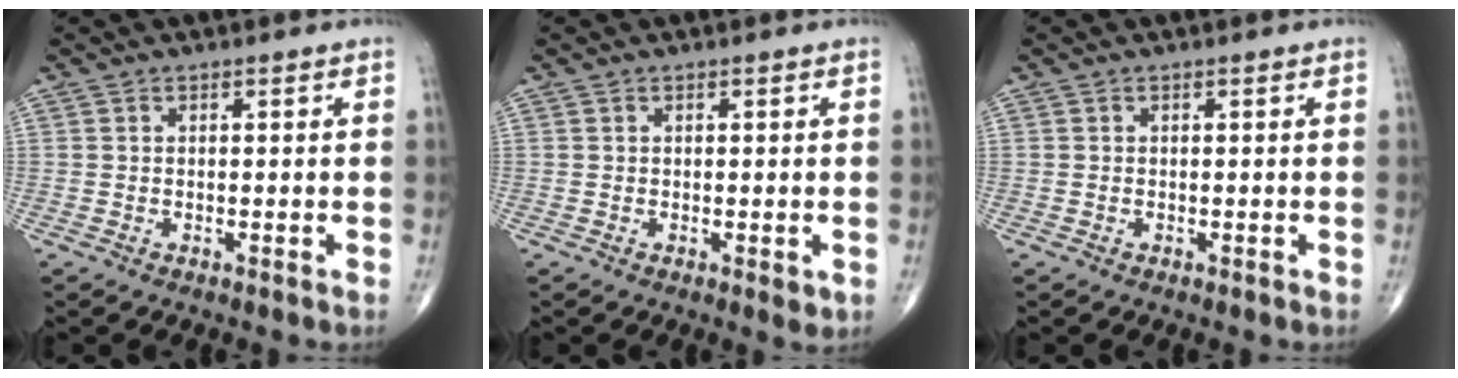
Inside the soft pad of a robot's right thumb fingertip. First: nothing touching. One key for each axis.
{"total": 1.5, "fx": -0.2, "fy": 0.7, "fz": 1.3, "tx": -0.015, "ty": -0.005, "tz": -0.001}
{"total": 0.0}